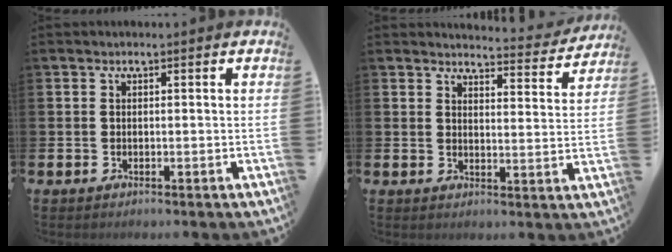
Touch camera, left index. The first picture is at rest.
{"total": 4.1, "force": [4.1, 0.4, 0.4], "torque": [-0.002, -0.036, 0.066]}